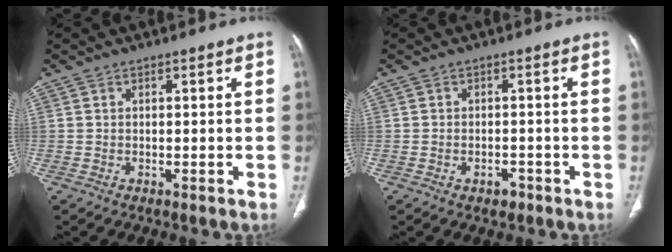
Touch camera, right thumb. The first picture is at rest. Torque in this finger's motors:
{"motor_torque": [-0.18, 0.05, -0.16, 0.00, 0.04]}